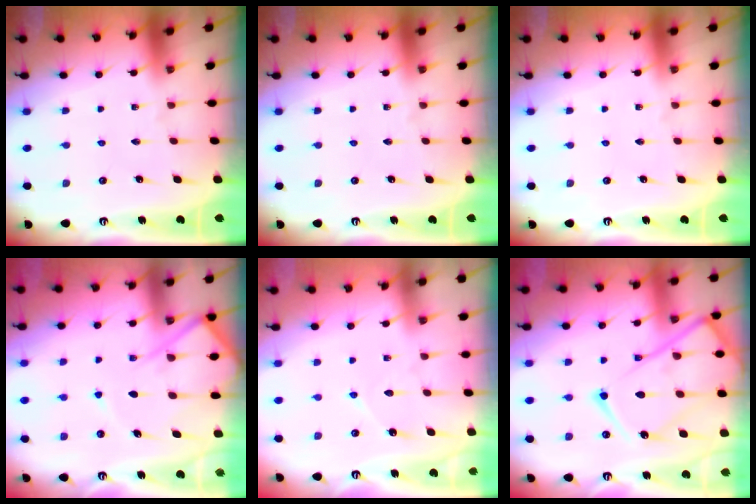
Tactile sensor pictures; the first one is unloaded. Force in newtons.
{"total": 0.0}
{"total": 0.0}
{"total": 10.2, "press": 10.2, "slide": 0.9}
{"total": 4.0, "press": 3.9, "slide": 0.5}
{"total": 20.1, "press": 20.0, "slide": 2.1}